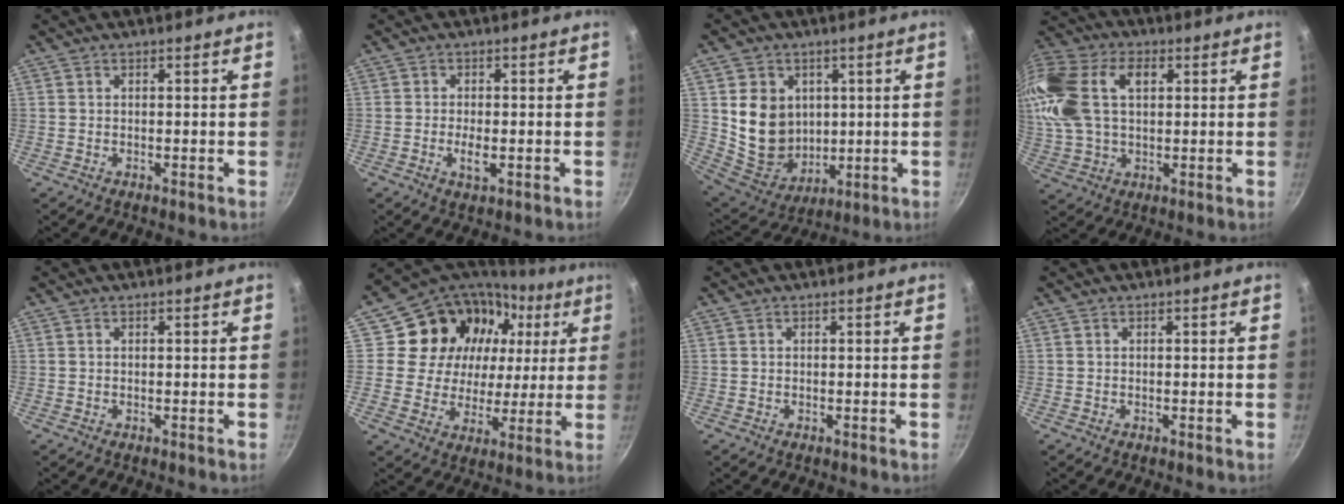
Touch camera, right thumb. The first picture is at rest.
{"total": 3.2, "force": [-0.8, 1.5, 2.7], "torque": [-0.052, 0.003, -0.015]}
{"total": 13.4, "force": [2.3, 11.4, 6.7], "torque": [-0.085, -0.022, 0.064]}
{"total": 21.1, "force": [5.5, 13.6, 15.2], "torque": [-0.336, 0.026, 0.096]}
{"total": 0.0}
{"total": 20.9, "force": [6.4, 16.9, 10.5], "torque": [-0.167, 0.001, 0.107]}
{"total": 0.0}
{"total": 0.0}